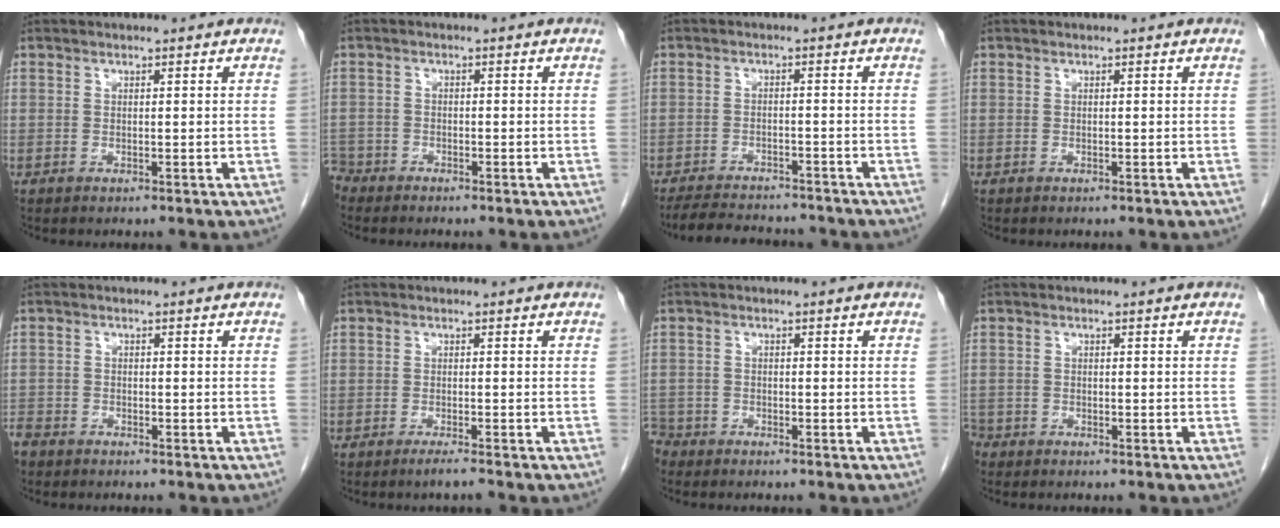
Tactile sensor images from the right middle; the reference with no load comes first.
{"total": 2.7, "force": [-2.5, 0.9, -0.3], "torque": [0.002, -0.003, -0.051]}
{"total": 10.4, "force": [-9.6, 2.3, 3.3], "torque": [-0.055, -0.003, -0.133]}
{"total": 0.0}
{"total": 3.8, "force": [-3.3, 1.8, 0.7], "torque": [-0.018, -0.003, -0.064]}
{"total": 1.7, "force": [-1.3, -0.3, 0.9], "torque": [-0.021, -0.003, -0.025]}
{"total": 3.3, "force": [-2.9, 1.5, -0.2], "torque": [0.000, -0.001, -0.060]}
{"total": 2.7, "force": [-2.2, 1.6, 0.4], "torque": [-0.013, 0.001, -0.044]}